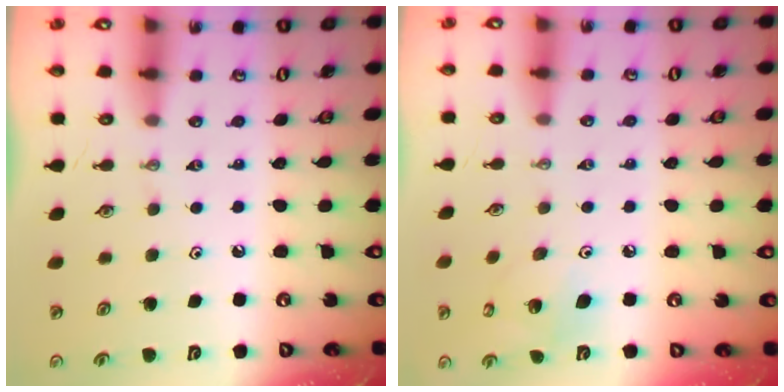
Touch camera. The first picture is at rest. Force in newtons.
{"total": 8.7, "press": 8.4, "slide": 1.9}